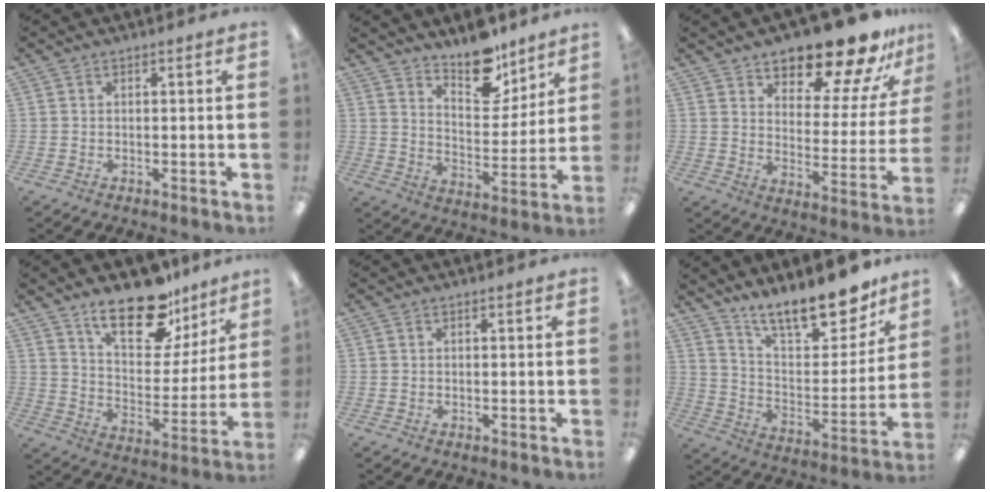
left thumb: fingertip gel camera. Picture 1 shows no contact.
{"total": 12.7, "force": [10.5, 5.3, 4.7], "torque": [-0.055, -0.078, 0.190]}
{"total": 18.4, "force": [15.4, 6.2, 7.9], "torque": [-0.117, -0.113, 0.258]}
{"total": 18.6, "force": [13.3, 8.1, 10.2], "torque": [-0.156, -0.078, 0.229]}
{"total": 0.0}
{"total": 18.4, "force": [15.0, 6.0, 8.7], "torque": [-0.130, -0.107, 0.257]}